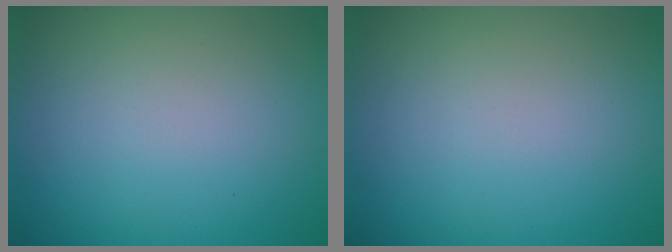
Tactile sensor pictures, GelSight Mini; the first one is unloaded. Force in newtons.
{"total": 0.0}